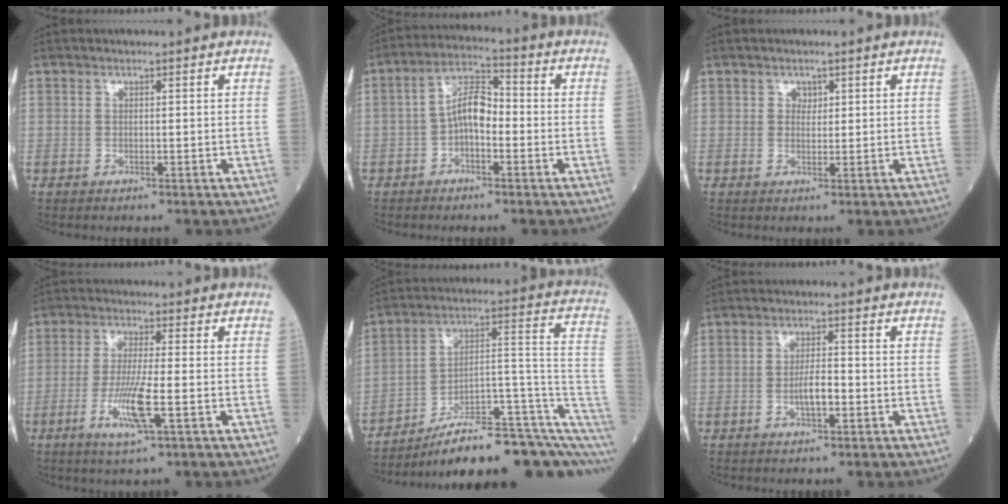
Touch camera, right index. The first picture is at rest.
{"total": 6.3, "force": [-1.2, 2.8, 5.6], "torque": [-0.103, 0.024, -0.026]}
{"total": 1.4, "force": [0.7, 1.1, 0.6], "torque": [-0.003, -0.003, 0.008]}
{"total": 7.5, "force": [-2.6, 0.2, 7.1], "torque": [-0.142, -0.014, -0.048]}
{"total": 20.6, "force": [-13.7, 4.0, 14.9], "torque": [-0.141, 0.054, -0.203]}
{"total": 3.5, "force": [-1.0, 0.9, 3.2], "torque": [-0.059, 0.003, -0.017]}